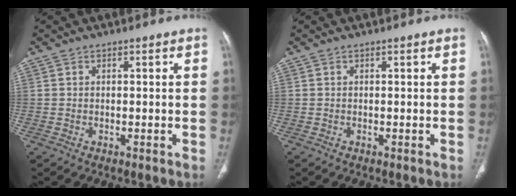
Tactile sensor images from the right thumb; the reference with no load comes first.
{"total": 0.0}